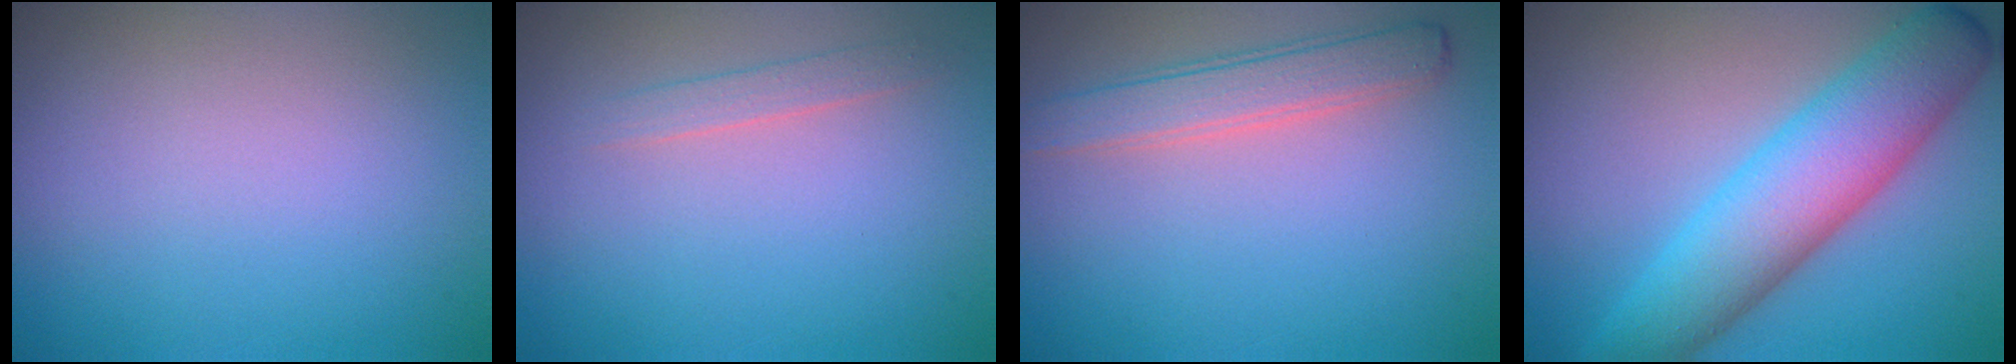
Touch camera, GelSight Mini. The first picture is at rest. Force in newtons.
{"total": 1.2, "press": 1.2, "slide": 0.1}
{"total": 2.9, "press": 2.9, "slide": 0.2}
{"total": 8.0, "press": 8.0, "slide": 0.2}